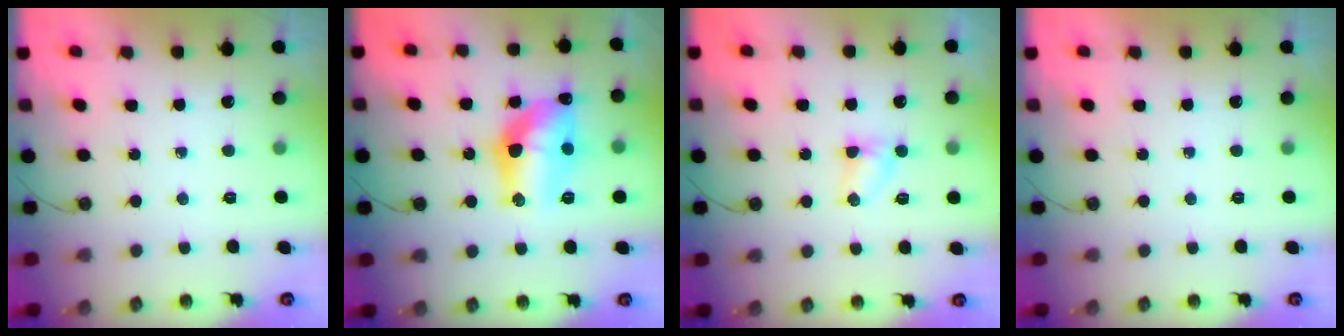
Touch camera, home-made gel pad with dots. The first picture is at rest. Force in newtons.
{"total": 13.6, "press": 13.5, "slide": 1.1}
{"total": 3.6, "press": 3.6, "slide": 0.4}
{"total": 0.0}